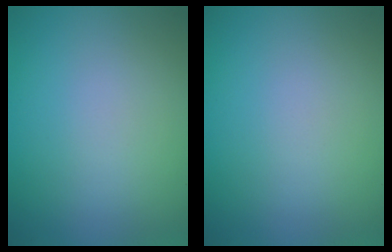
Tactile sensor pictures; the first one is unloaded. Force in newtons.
{"total": 0.0}